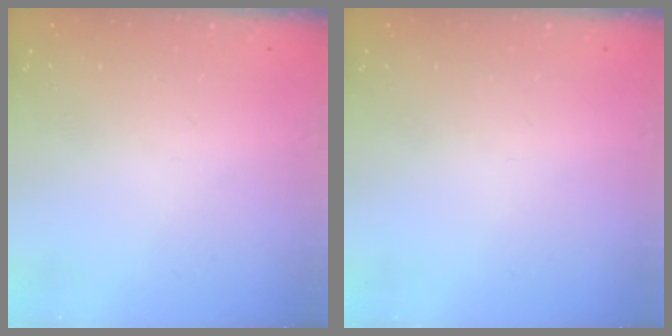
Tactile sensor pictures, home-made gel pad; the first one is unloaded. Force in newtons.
{"total": 0.0}